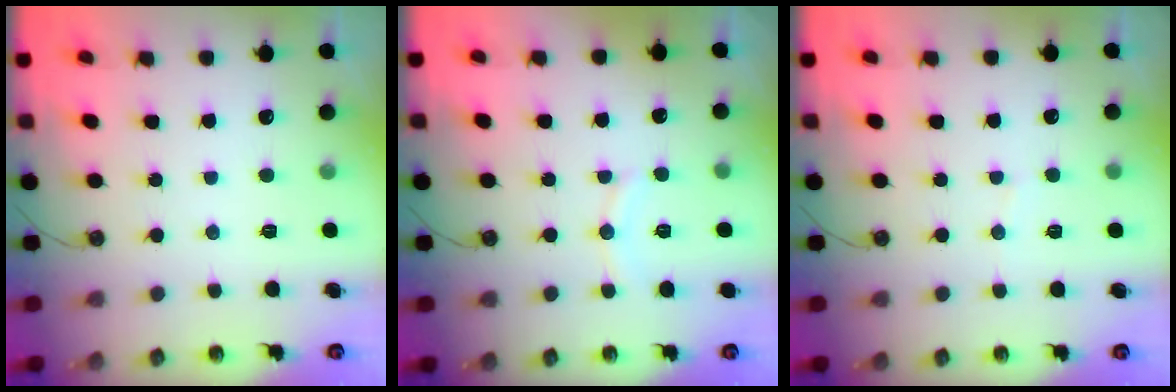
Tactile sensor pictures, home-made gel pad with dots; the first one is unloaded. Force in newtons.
{"total": 6.8, "press": 6.8, "slide": 0.7}
{"total": 3.1, "press": 3.1, "slide": 0.3}